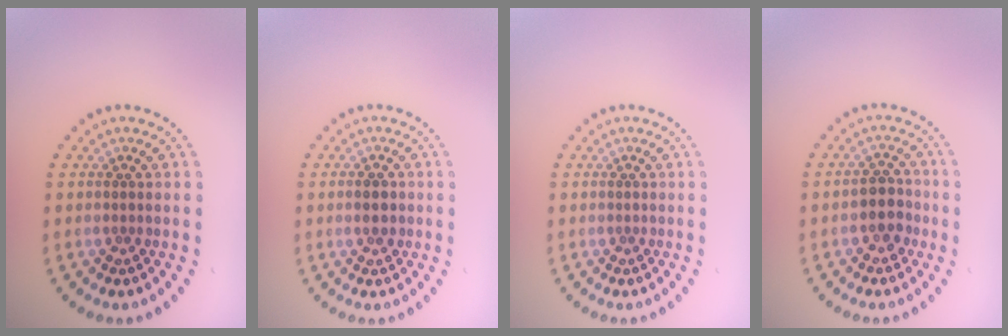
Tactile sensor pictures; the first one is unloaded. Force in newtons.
{"total": 2.0, "press": 2.0, "slide": 0.1}
{"total": 0.0}
{"total": 2.5, "press": 2.3, "slide": 1.0}